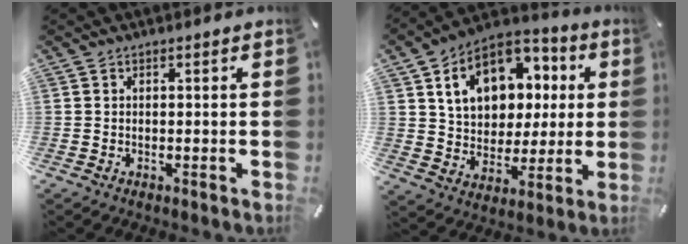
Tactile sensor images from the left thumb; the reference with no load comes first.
{"total": 15.4, "force": [5.3, 12.0, 8.0], "torque": [-0.136, -0.008, 0.103]}